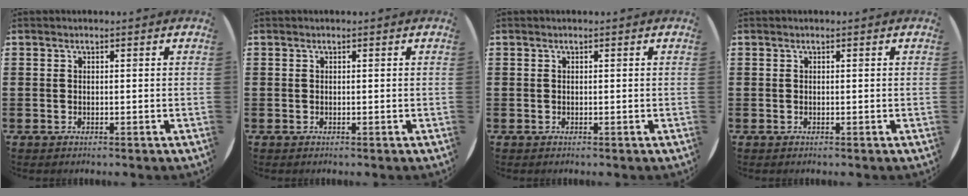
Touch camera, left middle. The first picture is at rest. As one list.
[{"total": 0.0}, {"total": 0.0}, {"total": 0.0}]